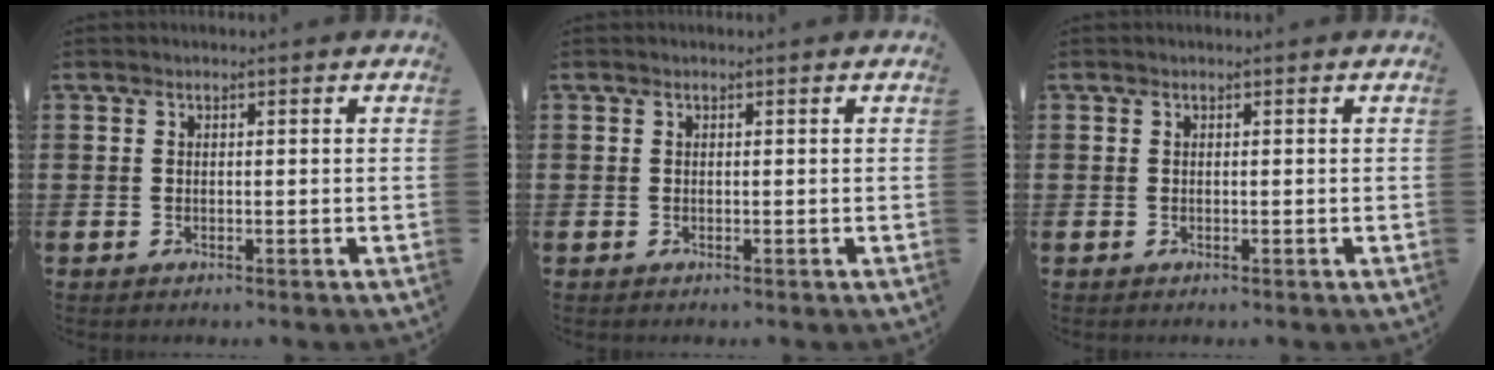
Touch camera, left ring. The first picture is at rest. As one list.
[{"total": 0.0}, {"total": 0.0}]